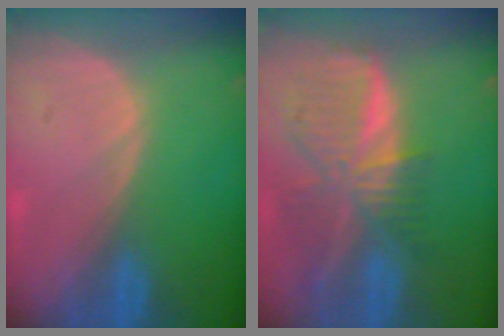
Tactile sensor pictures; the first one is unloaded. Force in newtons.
{"total": 9.3, "press": 8.2, "slide": 4.5}